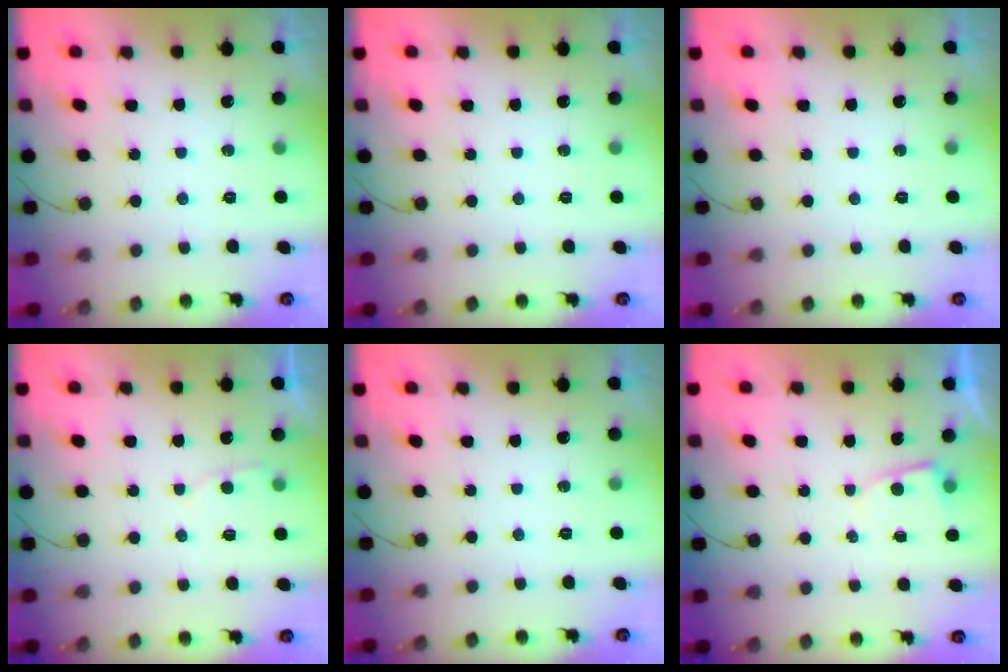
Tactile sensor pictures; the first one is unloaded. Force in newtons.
{"total": 0.0}
{"total": 0.0}
{"total": 2.3, "press": 2.3, "slide": 0.3}
{"total": 0.0}
{"total": 2.5, "press": 2.4, "slide": 0.4}